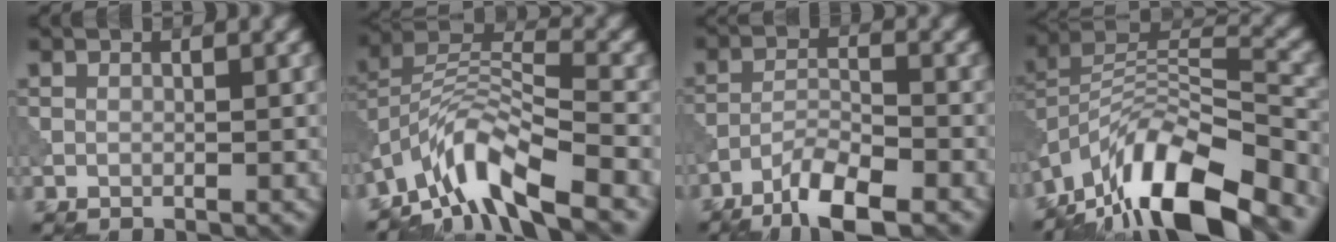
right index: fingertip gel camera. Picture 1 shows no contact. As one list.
[{"total": 8.2, "force": [-6.1, 2.1, 5.1], "torque": [-0.082, 0.006, -0.127]}, {"total": 5.3, "force": [-4.0, 1.0, 3.3], "torque": [-0.062, 0.001, -0.081]}, {"total": 13.5, "force": [-9.5, 4.4, 8.5], "torque": [-0.156, 0.021, -0.177]}]